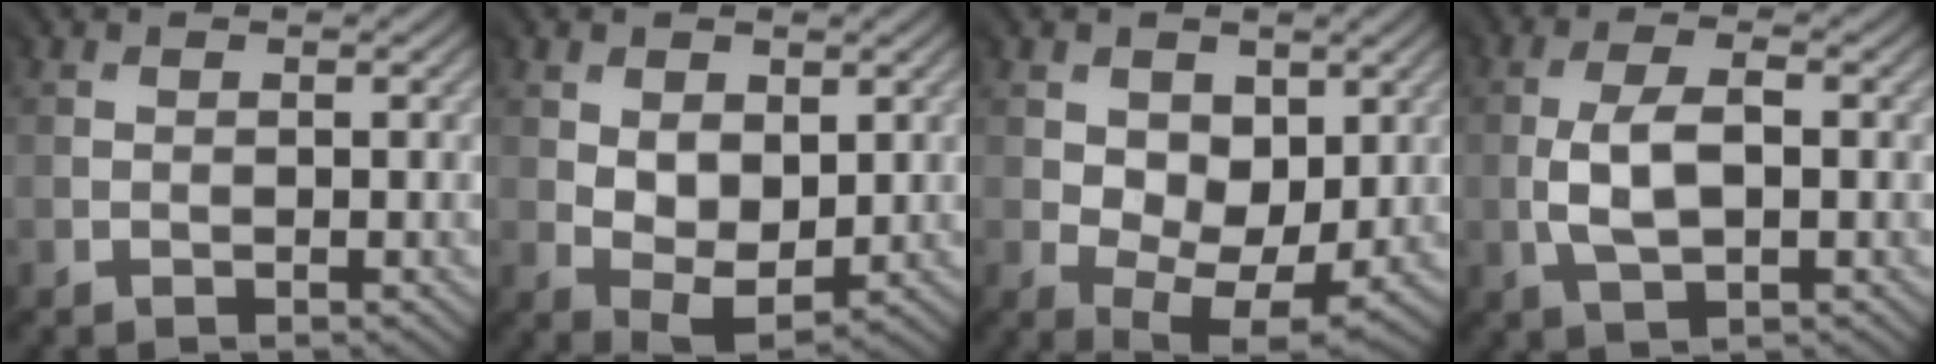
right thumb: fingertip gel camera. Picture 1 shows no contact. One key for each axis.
{"total": 5.9, "fx": 1.5, "fy": 4.2, "fz": 3.8, "tx": -0.089, "ty": -0.008, "tz": 0.032}
{"total": 8.5, "fx": 1.3, "fy": 6.3, "fz": 5.5, "tx": -0.117, "ty": -0.024, "tz": 0.033}
{"total": 4.4, "fx": -0.6, "fy": 2.0, "fz": 3.9, "tx": -0.081, "ty": 0.004, "tz": -0.011}